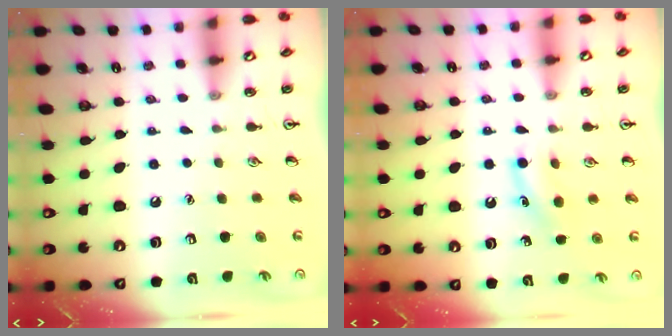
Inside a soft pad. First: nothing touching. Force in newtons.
{"total": 6.8, "press": 6.6, "slide": 1.9}